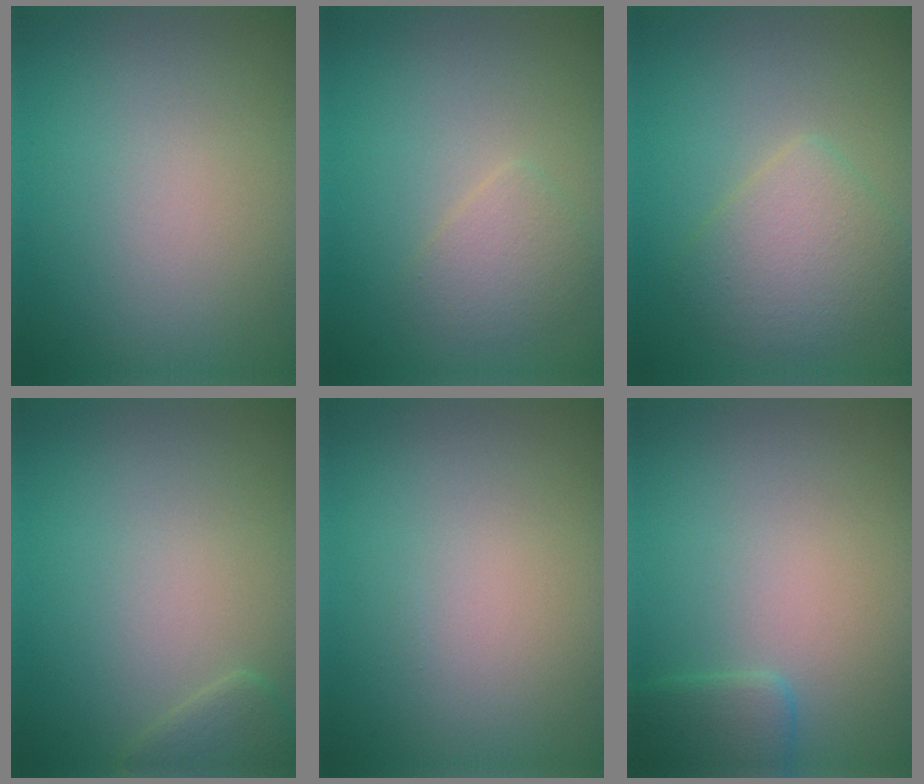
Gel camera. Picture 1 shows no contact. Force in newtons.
{"total": 2.0, "press": 2.0, "slide": 0.0}
{"total": 4.0, "press": 3.9, "slide": 0.3}
{"total": 1.5, "press": 1.5, "slide": 0.1}
{"total": 0.0}
{"total": 2.0, "press": 2.0, "slide": 0.1}